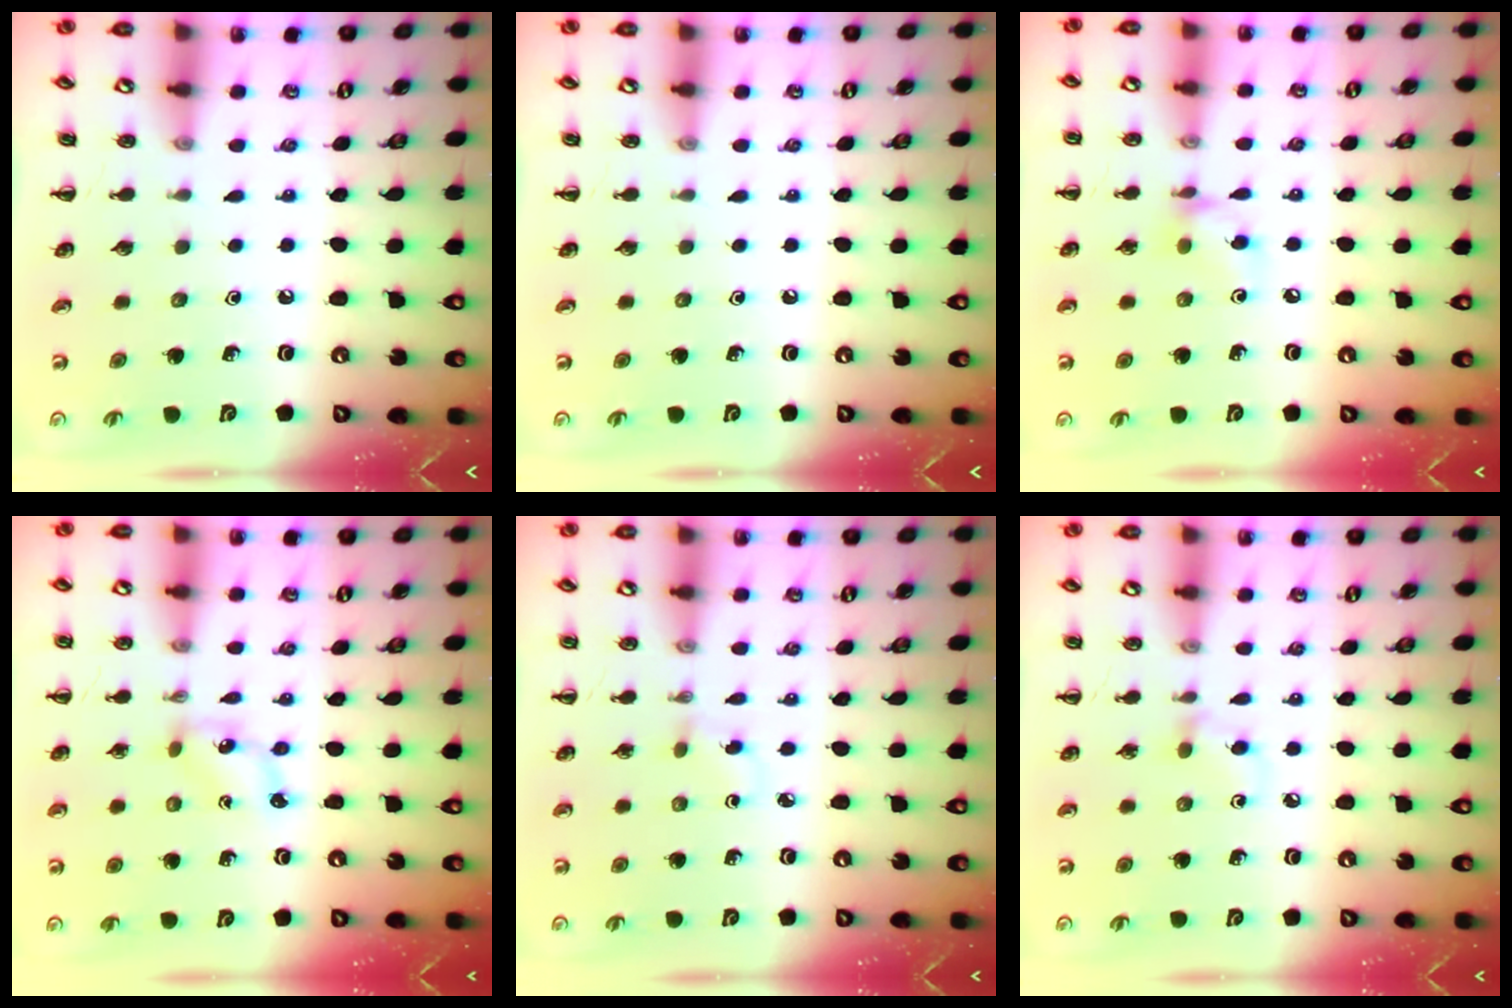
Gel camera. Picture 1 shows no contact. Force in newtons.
{"total": 0.0}
{"total": 6.7, "press": 6.6, "slide": 1.3}
{"total": 1.4, "press": 1.3, "slide": 0.3}
{"total": 1.8, "press": 1.6, "slide": 0.8}
{"total": 4.8, "press": 4.4, "slide": 2.0}